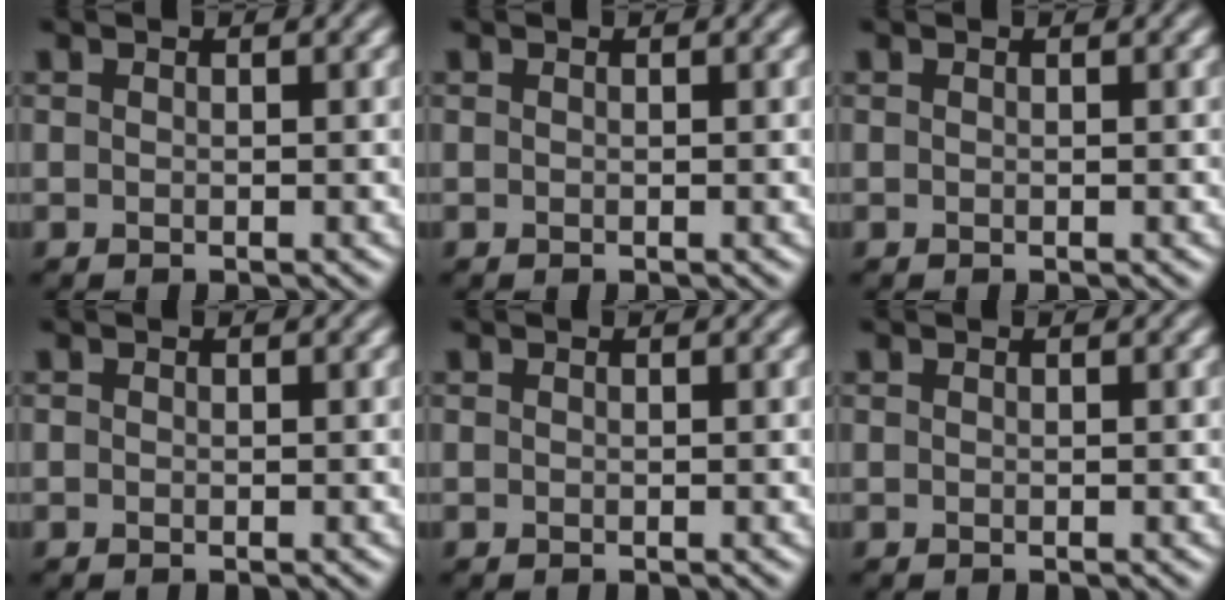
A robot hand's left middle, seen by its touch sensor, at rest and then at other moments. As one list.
[{"total": 0.0}, {"total": 0.0}, {"total": 0.0}, {"total": 0.0}, {"total": 0.0}]